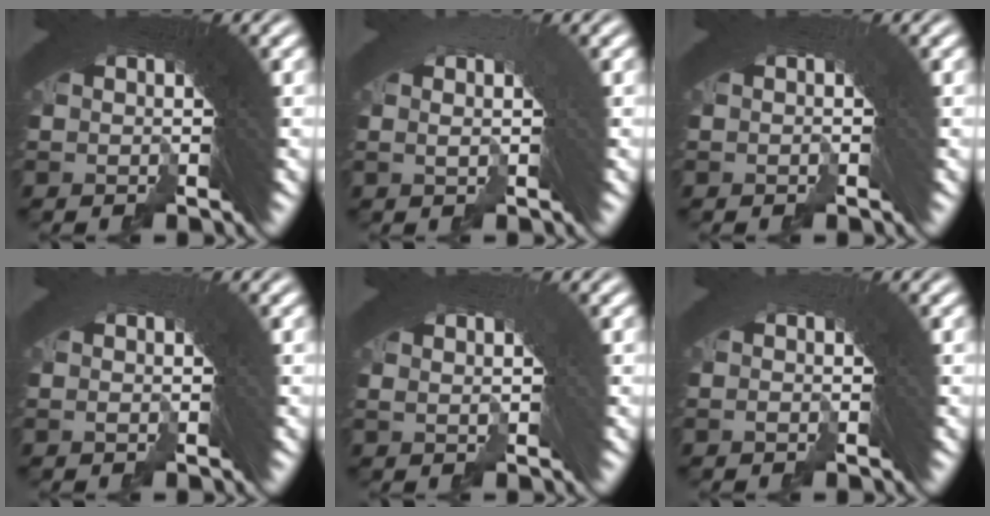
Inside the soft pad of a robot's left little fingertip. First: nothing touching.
{"total": 0.9, "force": [-0.2, -0.7, 0.5], "torque": [0.009, 0.013, -0.004]}
{"total": 0.9, "force": [-0.9, 0.2, -0.2], "torque": [0.006, 0.006, -0.018]}
{"total": 1.0, "force": [-1.0, -0.1, -0.2], "torque": [0.010, 0.008, -0.022]}
{"total": 0.9, "force": [0.5, -0.5, 0.6], "torque": [0.010, 0.016, 0.011]}
{"total": 1.5, "force": [-1.3, -0.4, -0.5], "torque": [0.020, 0.009, -0.030]}